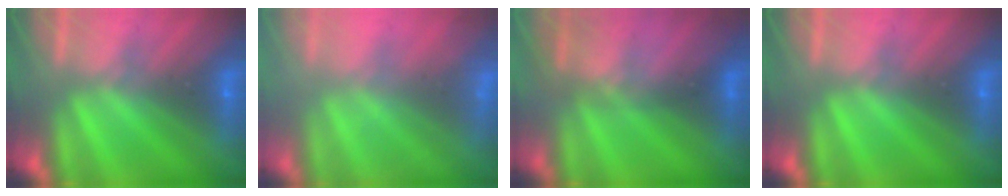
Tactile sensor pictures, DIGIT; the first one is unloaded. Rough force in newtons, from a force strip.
{"total": 1.0}
{"total": 2.8}
{"total": 0.0}